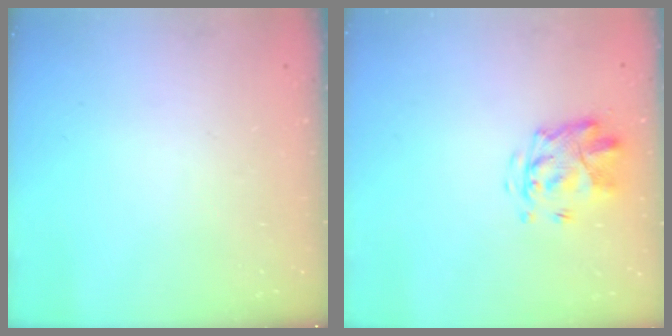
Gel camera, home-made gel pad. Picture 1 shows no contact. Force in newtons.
{"total": 4.5, "press": 4.2, "slide": 1.8}